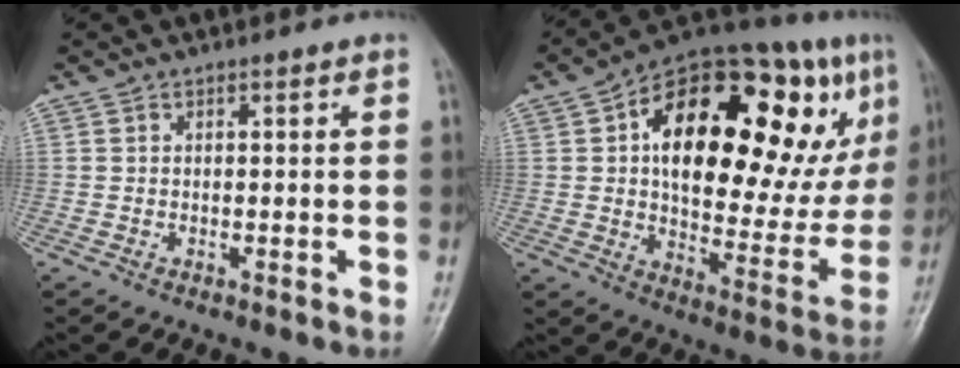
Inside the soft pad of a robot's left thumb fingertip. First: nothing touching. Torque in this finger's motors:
{"motor_torque": [2.50, 2.51, 1.45, -1.32, 0.26]}